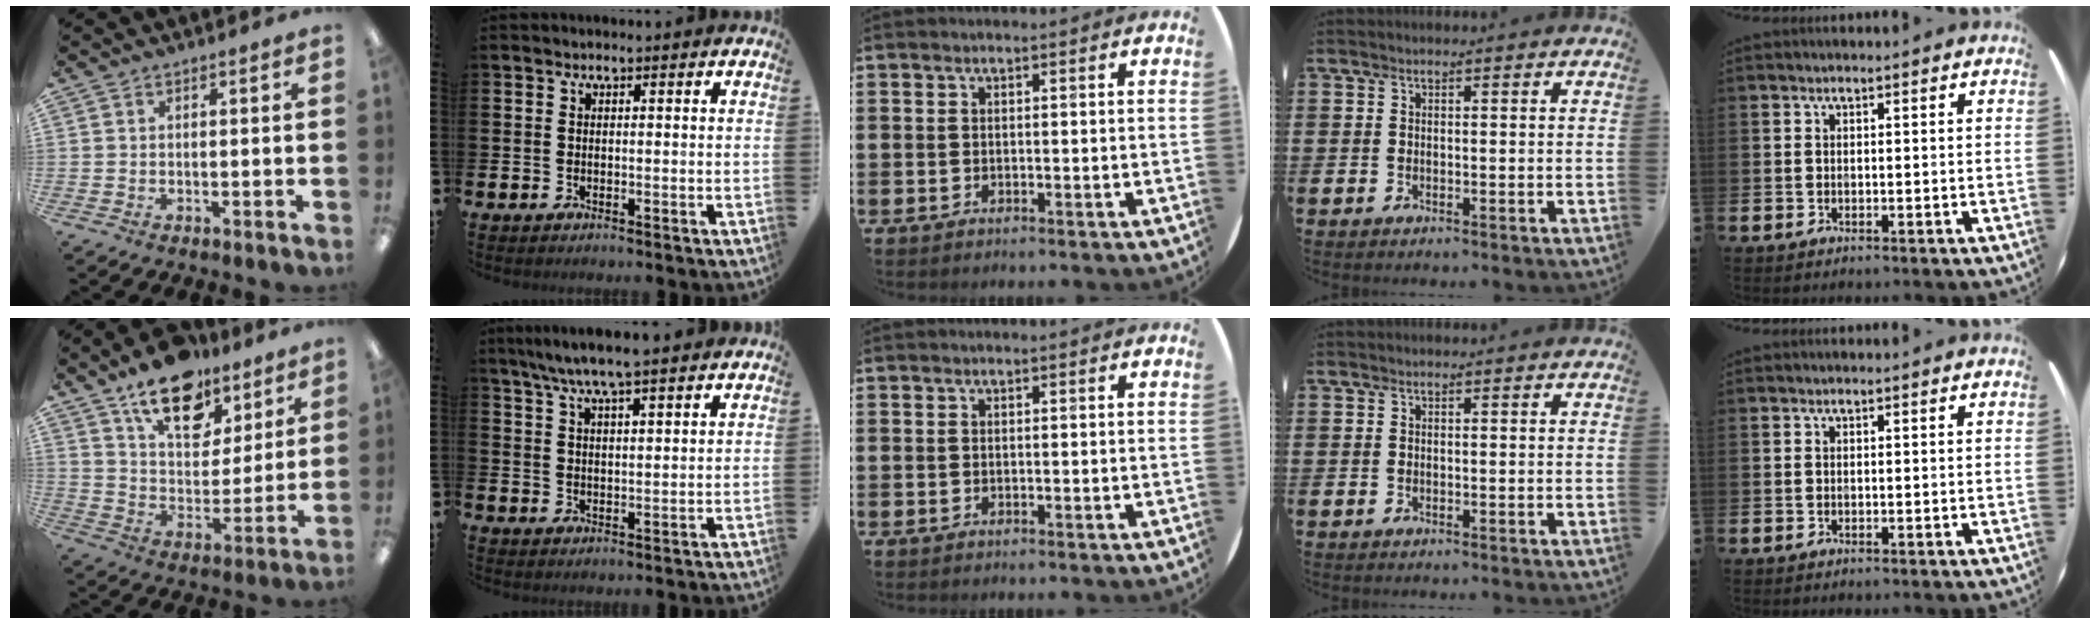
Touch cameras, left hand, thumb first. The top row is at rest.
{"thumb": {"total": 17.2, "force": [12.0, 9.2, 8.2], "torque": [-0.122, -0.069, 0.210]}, "index": {"total": 6.5, "force": [5.8, 0.4, 2.7], "torque": [-0.064, -0.017, 0.104]}}